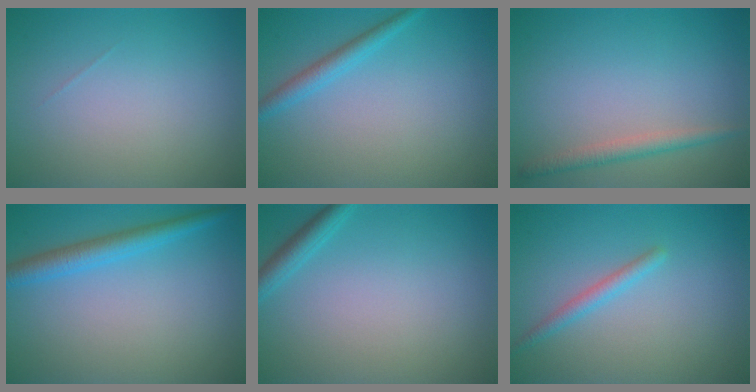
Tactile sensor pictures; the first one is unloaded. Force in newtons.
{"total": 1.9, "press": 1.9, "slide": 0.1}
{"total": 1.9, "press": 1.9, "slide": 0.0}
{"total": 3.0, "press": 3.0, "slide": 0.0}
{"total": 1.9, "press": 1.9, "slide": 0.1}
{"total": 1.5, "press": 1.5, "slide": 0.0}